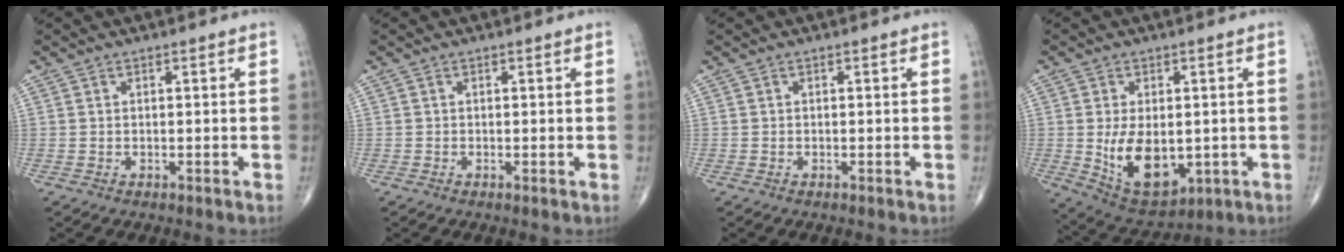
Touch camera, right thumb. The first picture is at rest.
{"total": 0.0}
{"total": 0.0}
{"total": 12.3, "force": [-1.2, 7.3, 9.8], "torque": [-0.146, -0.014, 0.006]}